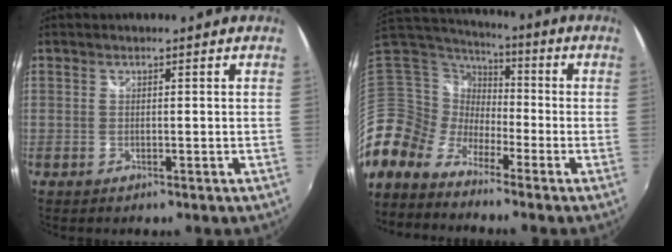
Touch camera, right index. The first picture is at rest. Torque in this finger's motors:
{"motor_torque": [-0.27, -0.17, -1.05, -0.21]}